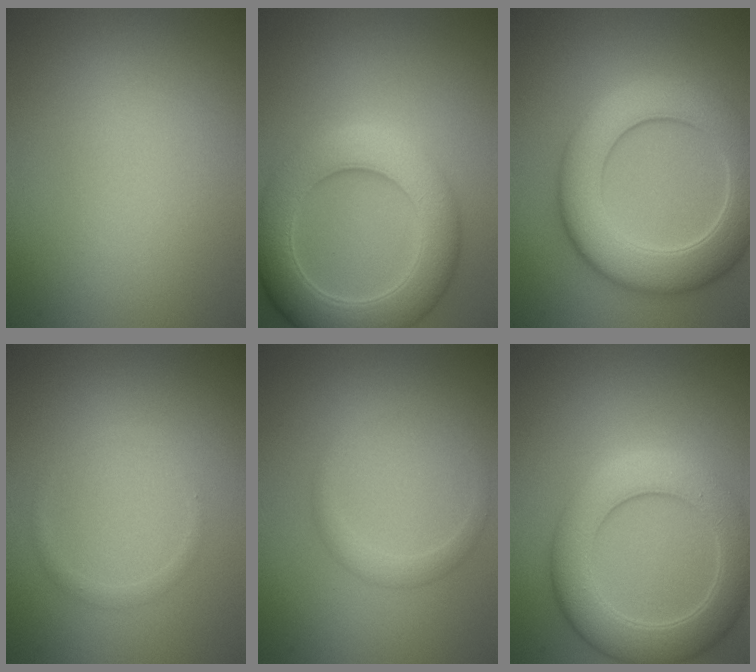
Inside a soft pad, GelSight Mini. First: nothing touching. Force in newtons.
{"total": 7.3, "press": 7.3, "slide": 0.2}
{"total": 8.3, "press": 8.3, "slide": 0.6}
{"total": 0.8, "press": 0.8, "slide": 0.0}
{"total": 1.4, "press": 1.4, "slide": 0.0}
{"total": 6.4, "press": 6.4, "slide": 0.4}